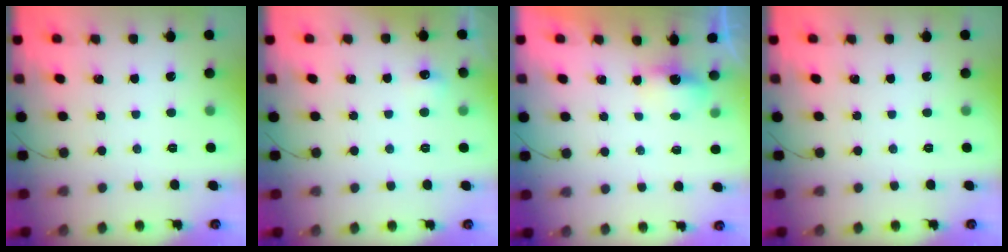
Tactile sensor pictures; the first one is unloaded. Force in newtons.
{"total": 5.0, "press": 4.8, "slide": 1.2}
{"total": 3.6, "press": 3.5, "slide": 1.0}
{"total": 0.0}